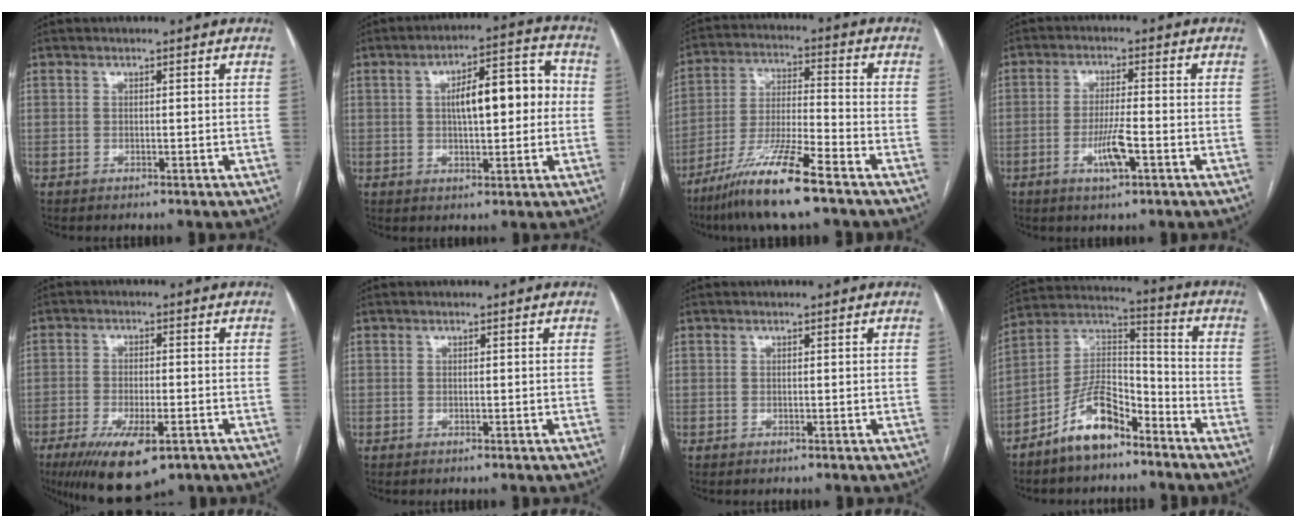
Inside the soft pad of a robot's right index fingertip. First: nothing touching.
{"total": 10.3, "force": [0.8, 3.4, 9.7], "torque": [-0.147, 0.037, 0.013]}
{"total": 12.5, "force": [-8.4, 0.9, 9.2], "torque": [-0.181, -0.027, -0.156]}
{"total": 5.6, "force": [-2.2, 0.7, 5.1], "torque": [-0.100, -0.006, -0.039]}
{"total": 11.0, "force": [-6.5, 3.4, 8.3], "torque": [-0.143, -0.021, -0.101]}
{"total": 0.0}
{"total": 0.0}
{"total": 11.2, "force": [-7.8, 4.4, 6.8], "torque": [-0.138, 0.022, -0.147]}